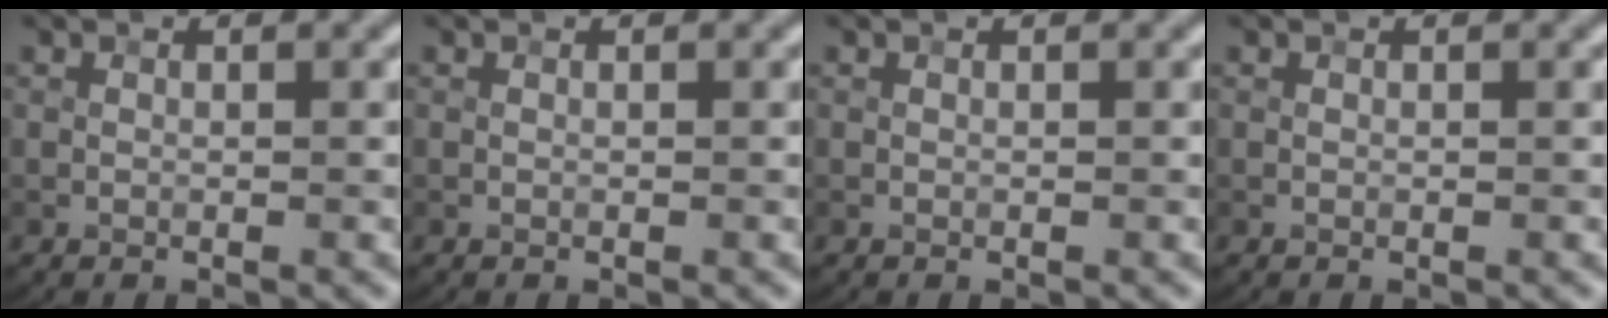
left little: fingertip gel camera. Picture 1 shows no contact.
{"total": 0.0}
{"total": 0.0}
{"total": 0.0}